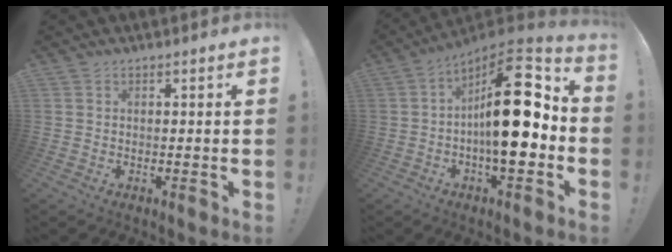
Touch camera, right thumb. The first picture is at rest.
{"total": 21.7, "force": [0.1, 8.4, 20.0], "torque": [-0.298, 0.001, -0.004]}